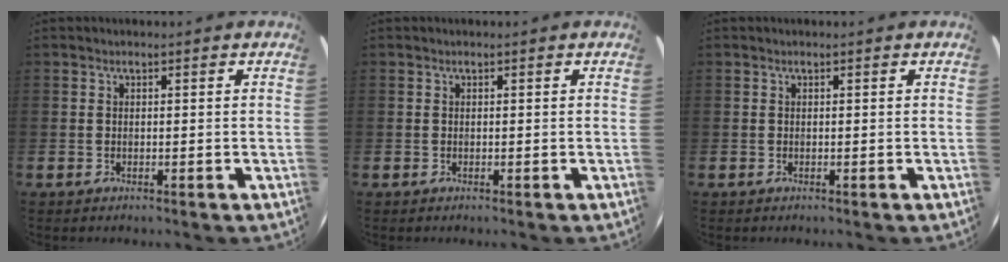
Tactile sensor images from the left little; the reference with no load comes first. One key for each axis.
{"total": 0.0}
{"total": 0.0}